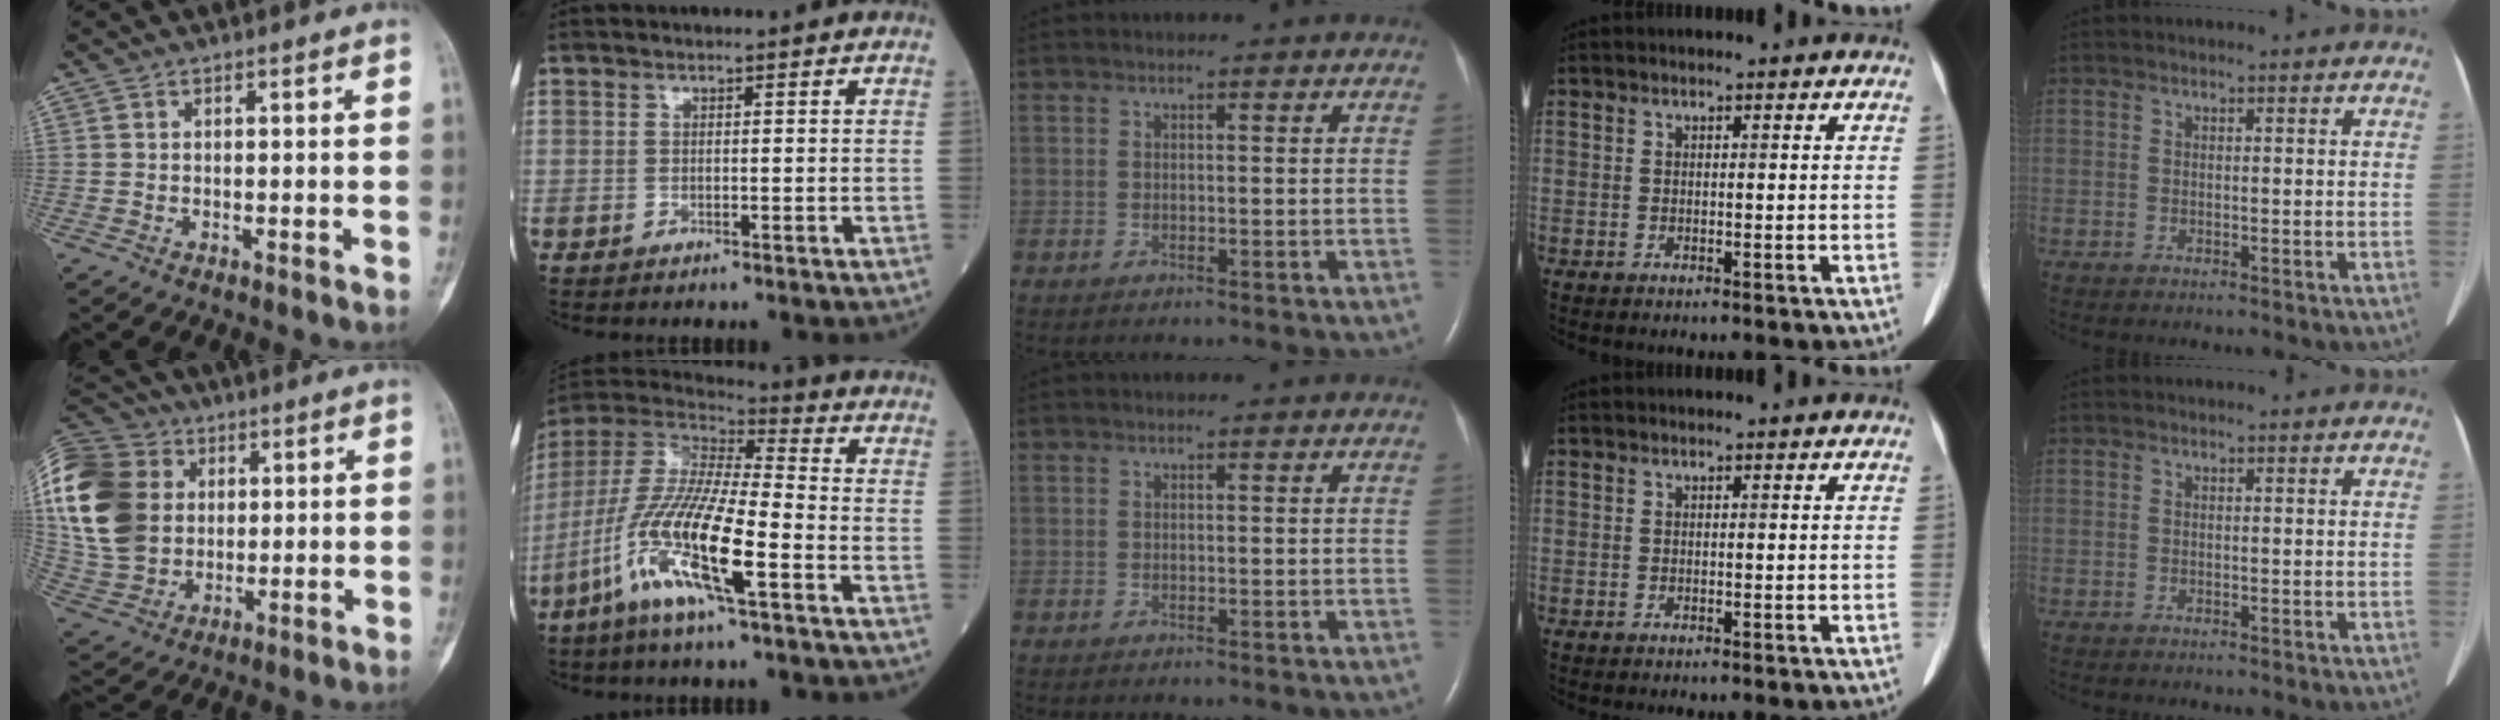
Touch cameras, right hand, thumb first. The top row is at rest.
{"thumb": {"total": 21.9, "force": [3.6, 17.4, 12.8], "torque": [-0.275, 0.012, 0.072]}, "index": {"total": 16.6, "force": [-7.3, 1.7, 14.8], "torque": [-0.318, -0.026, -0.146]}}